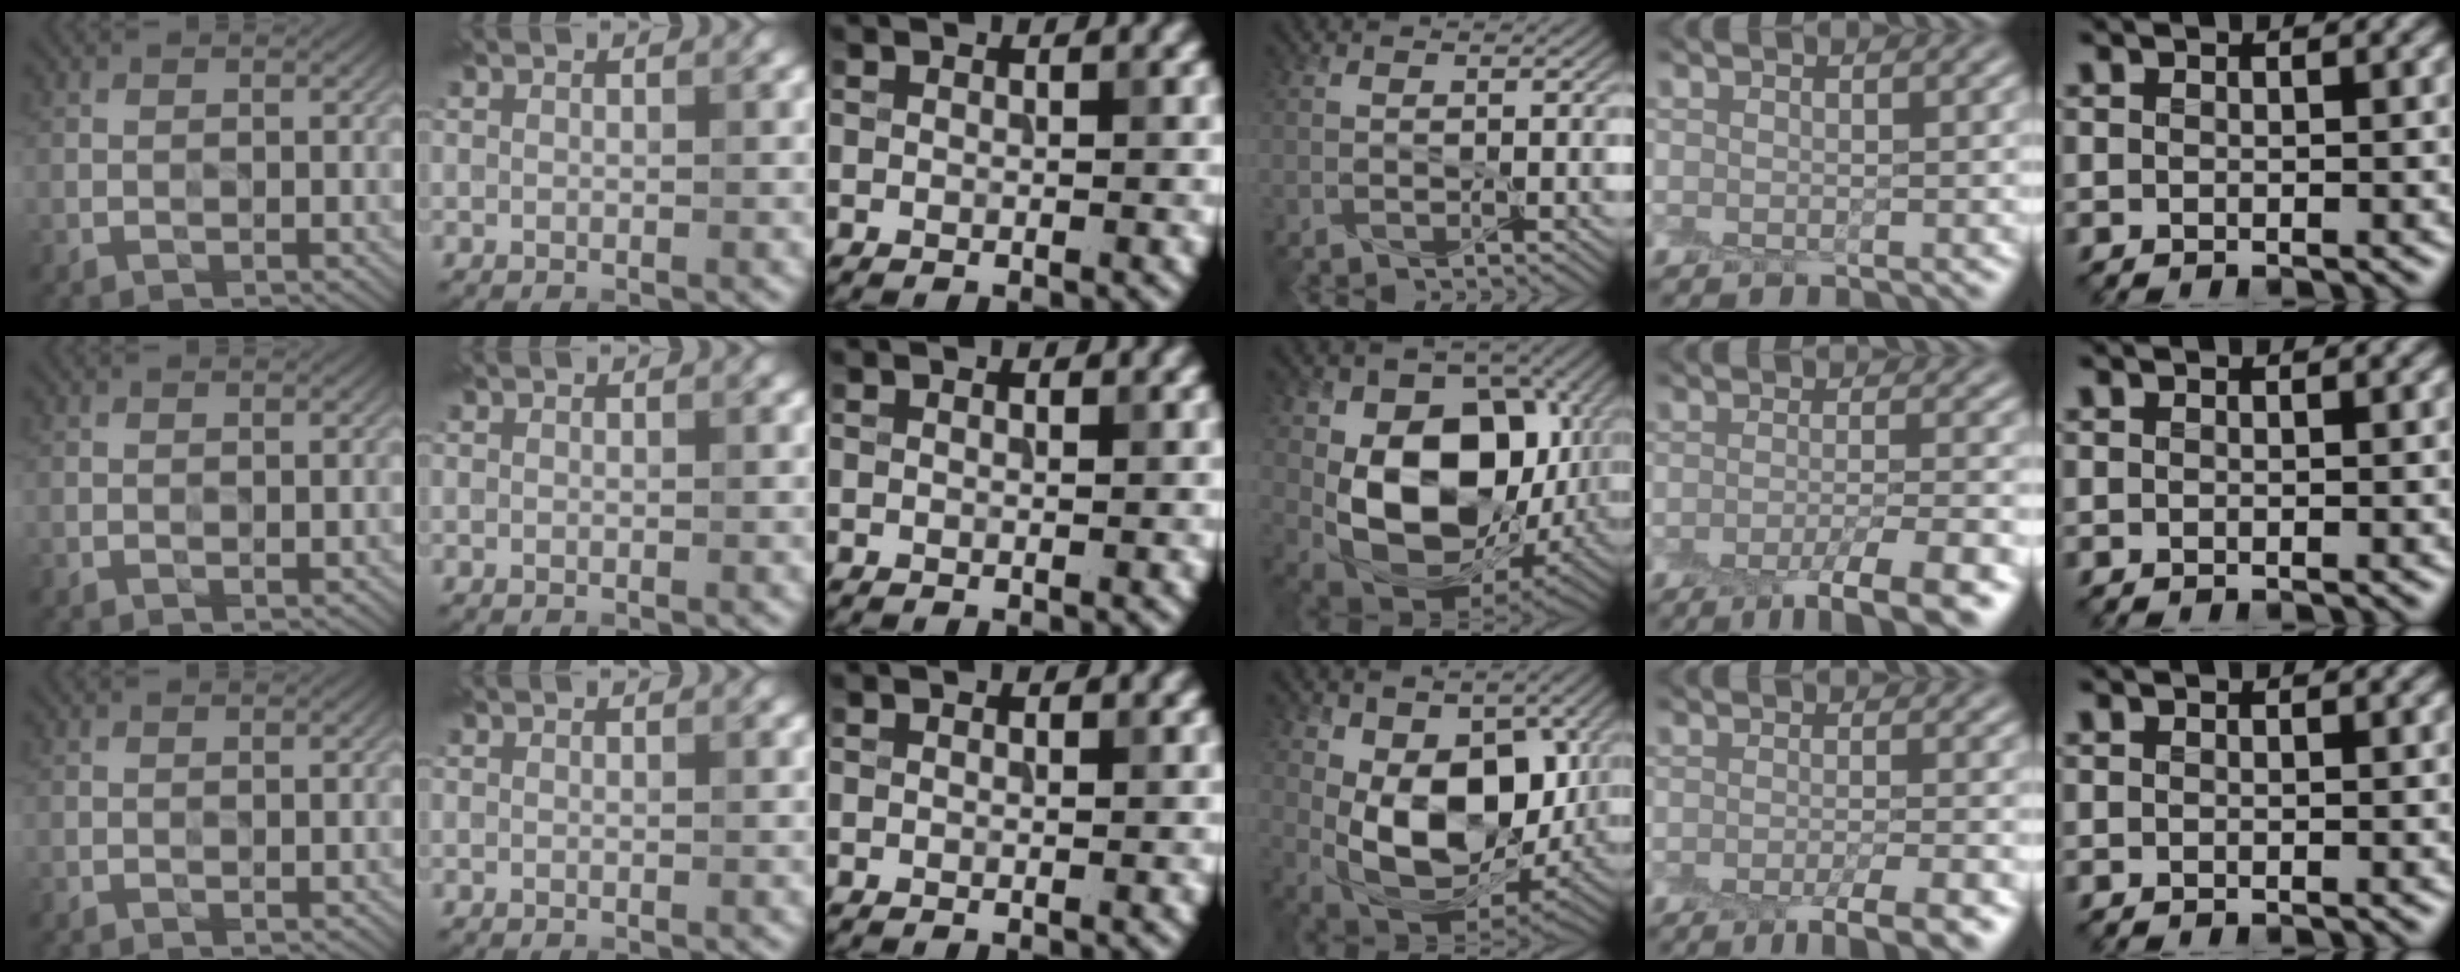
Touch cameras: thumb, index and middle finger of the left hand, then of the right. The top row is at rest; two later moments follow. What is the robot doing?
{"motion": "peel", "object": "plastic wrap"}